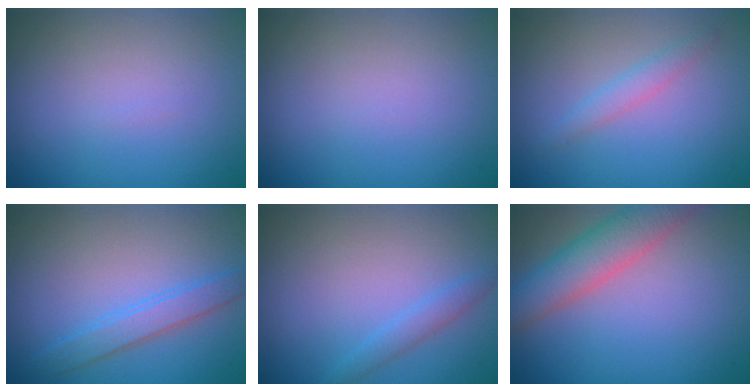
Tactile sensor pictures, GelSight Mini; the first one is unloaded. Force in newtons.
{"total": 0.0}
{"total": 1.5, "press": 1.5, "slide": 0.0}
{"total": 2.3, "press": 2.3, "slide": 0.0}
{"total": 1.4, "press": 1.4, "slide": 0.1}
{"total": 5.2, "press": 5.2, "slide": 0.2}